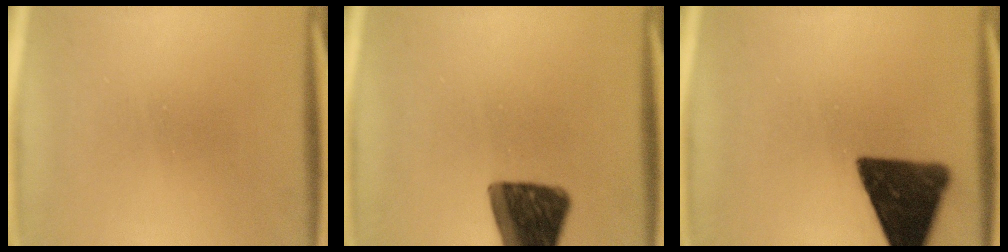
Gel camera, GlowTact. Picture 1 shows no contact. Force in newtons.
{"total": 12.8}
{"total": 13.5}